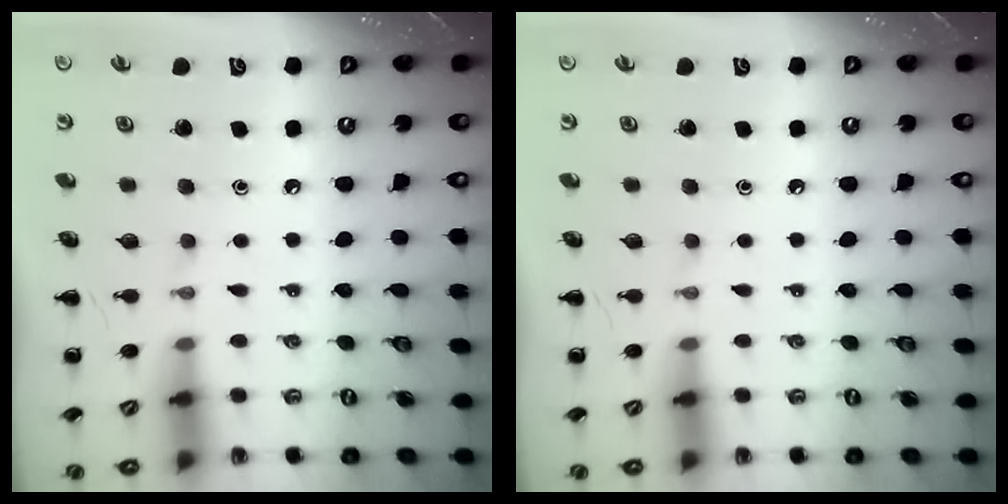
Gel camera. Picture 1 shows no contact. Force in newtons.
{"total": 0.0}